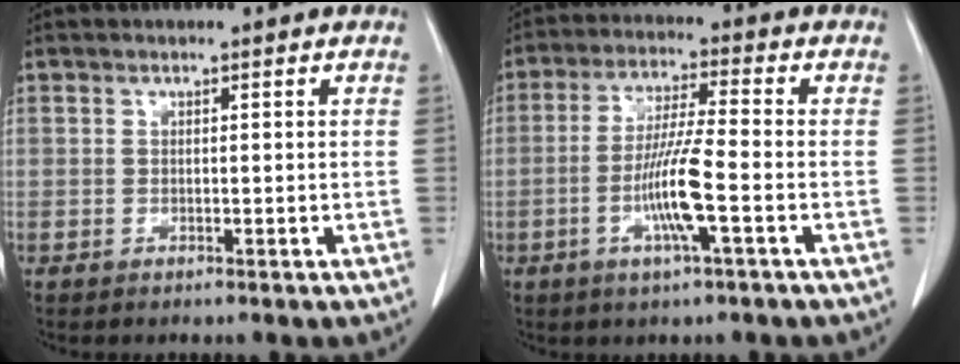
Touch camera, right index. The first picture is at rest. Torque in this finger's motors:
{"motor_torque": [1.39, -0.44, 0.35, 0.11]}